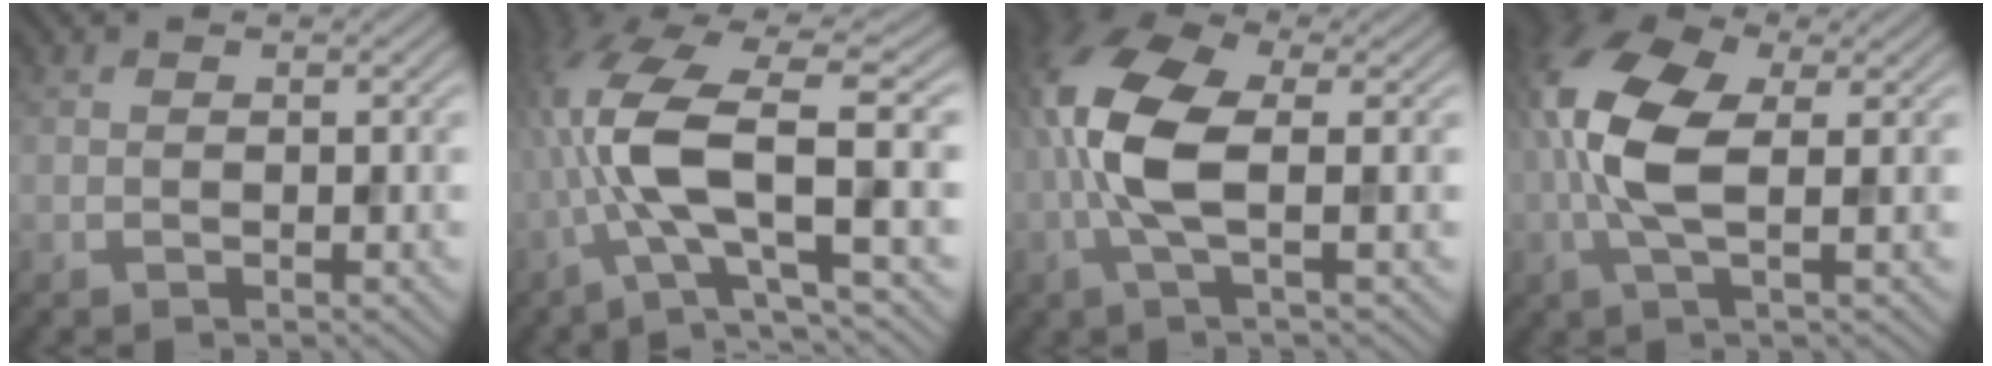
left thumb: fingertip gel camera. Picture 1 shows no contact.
{"total": 12.6, "force": [-1.2, 3.9, 11.9], "torque": [-0.264, 0.004, -0.030]}
{"total": 9.2, "force": [-0.5, 3.4, 8.5], "torque": [-0.196, 0.016, -0.020]}
{"total": 9.7, "force": [0.2, 4.3, 8.7], "torque": [-0.205, 0.016, -0.008]}